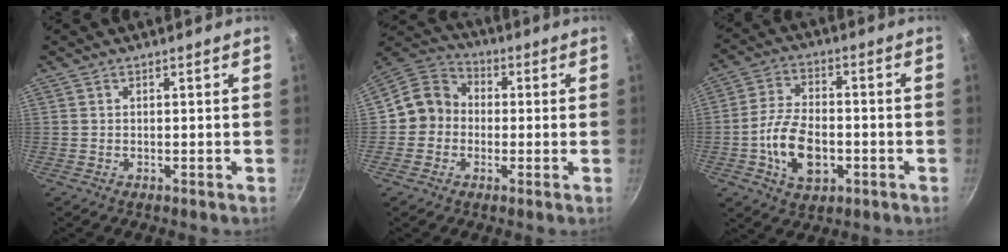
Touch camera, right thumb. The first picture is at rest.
{"total": 9.2, "force": [-0.7, 8.4, 3.5], "torque": [-0.026, 0.028, -0.037]}
{"total": 11.7, "force": [-3.1, 7.0, 8.8], "torque": [-0.151, 0.021, -0.057]}